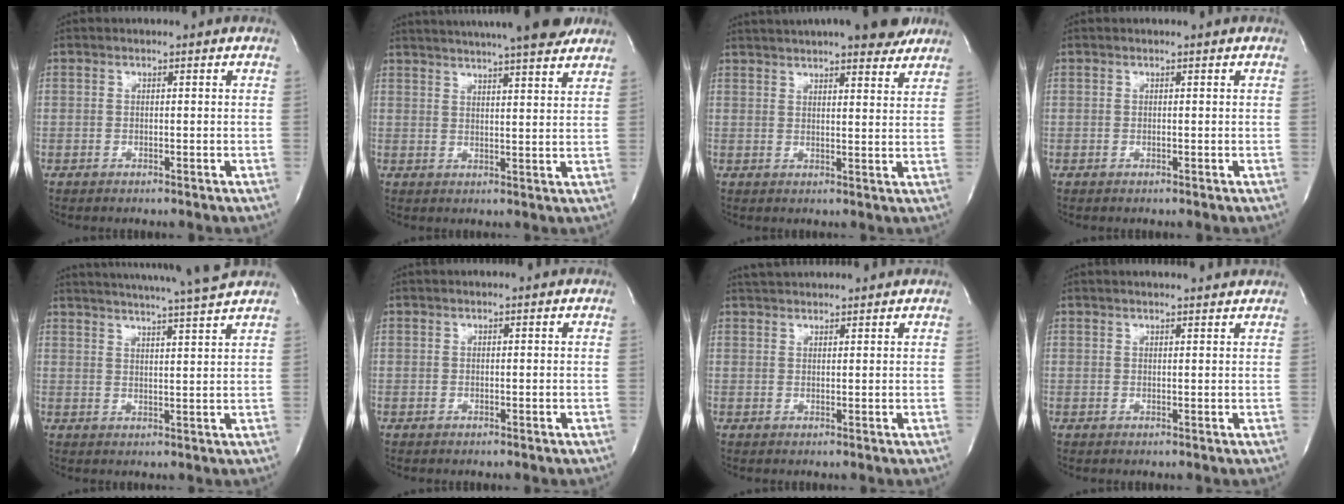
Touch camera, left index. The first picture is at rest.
{"total": 19.7, "force": [17.1, 1.9, 9.7], "torque": [-0.159, 0.023, 0.229]}
{"total": 16.7, "force": [14.2, 2.7, 8.5], "torque": [-0.134, 0.023, 0.189]}
{"total": 0.0}
{"total": 13.2, "force": [12.1, -1.7, 4.9], "torque": [-0.088, -0.024, 0.164]}
{"total": 1.0, "force": [0.9, 0.0, 0.5], "torque": [-0.006, 0.015, 0.015]}
{"total": 5.7, "force": [5.4, 0.8, 1.6], "torque": [-0.028, 0.036, 0.085]}
{"total": 7.2, "force": [6.7, 0.7, 2.5], "torque": [-0.036, 0.019, 0.076]}